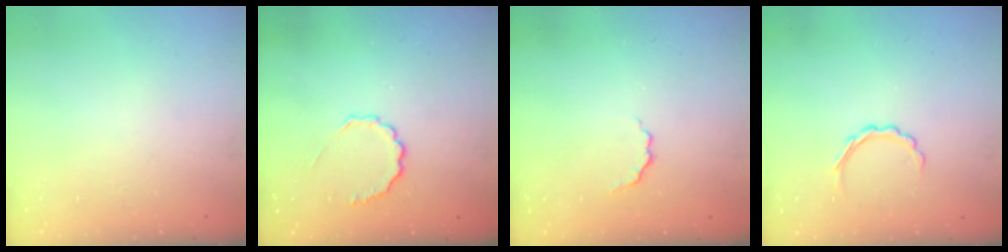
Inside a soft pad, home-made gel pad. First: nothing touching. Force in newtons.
{"total": 5.7, "press": 5.4, "slide": 1.7}
{"total": 3.0, "press": 2.9, "slide": 0.9}
{"total": 4.4, "press": 4.2, "slide": 1.2}